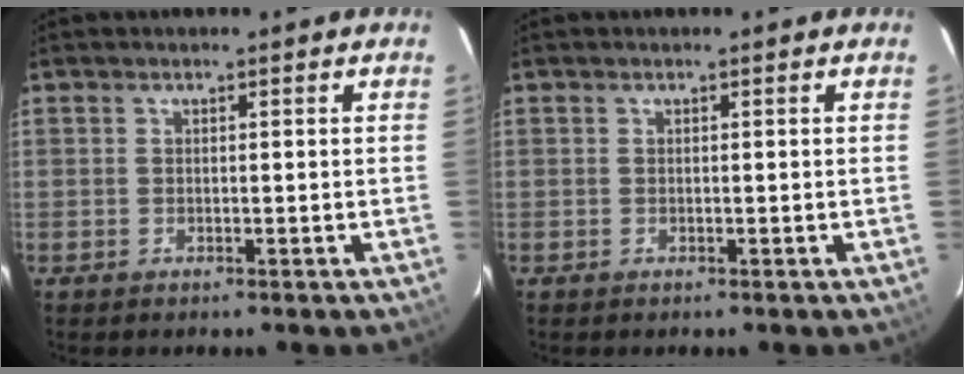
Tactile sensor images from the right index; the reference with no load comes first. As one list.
[{"total": 0.0}]